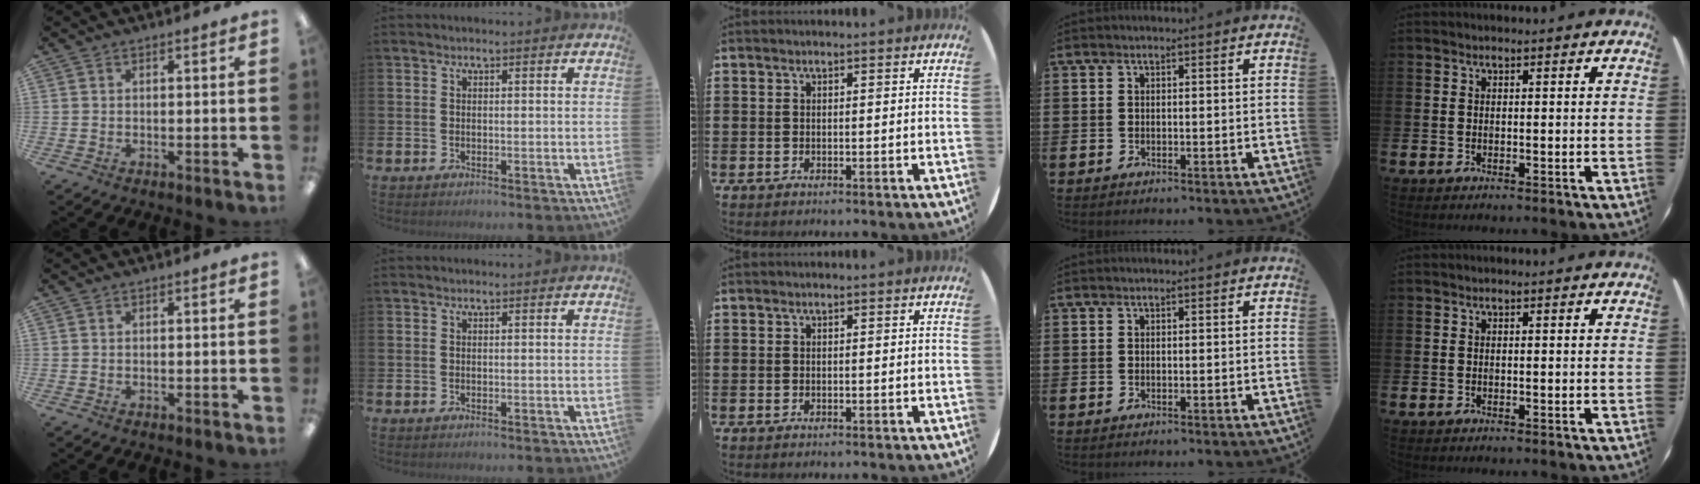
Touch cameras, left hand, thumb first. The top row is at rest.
{}